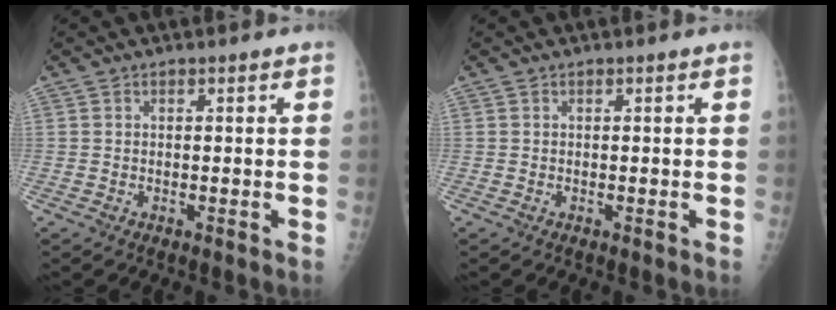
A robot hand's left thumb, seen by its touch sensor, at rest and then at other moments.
{"total": 0.0}